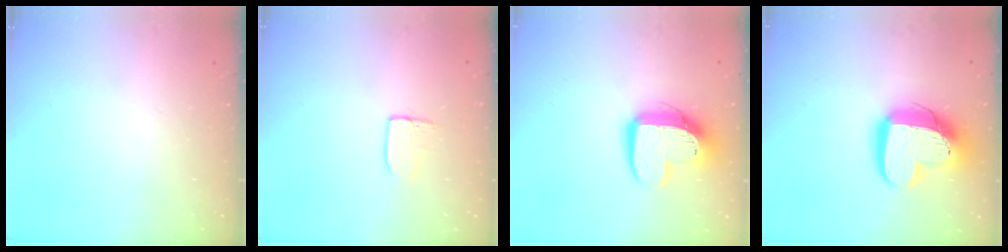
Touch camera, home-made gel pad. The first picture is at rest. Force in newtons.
{"total": 6.1, "press": 6.1, "slide": 0.4}
{"total": 14.4, "press": 14.3, "slide": 1.2}
{"total": 16.6, "press": 16.6, "slide": 1.3}